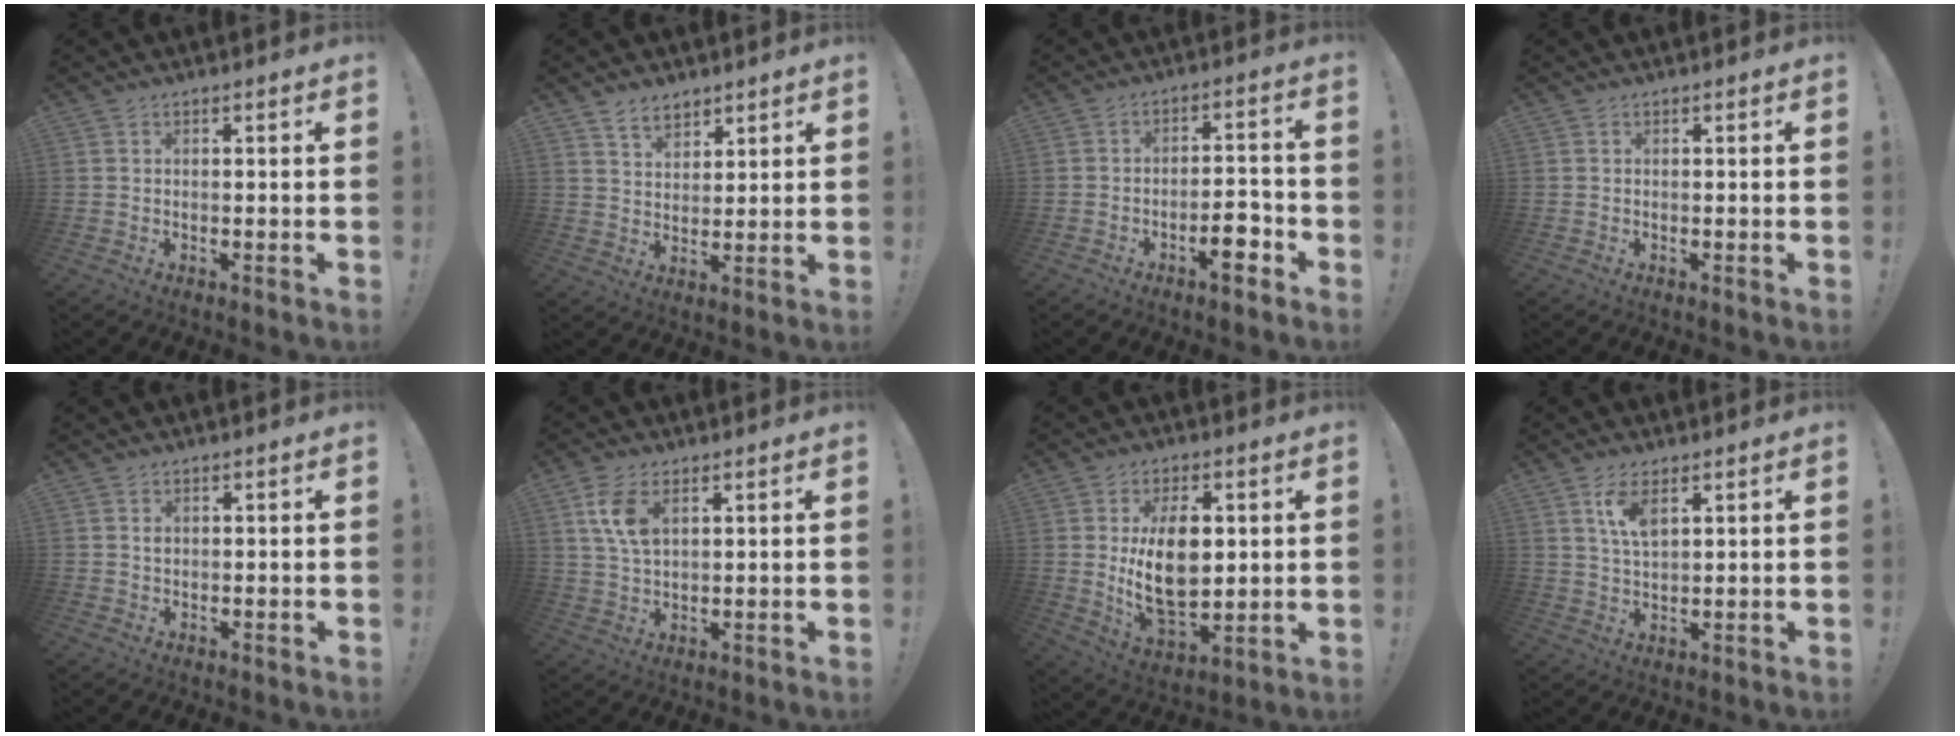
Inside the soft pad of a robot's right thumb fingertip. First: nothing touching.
{"total": 6.2, "force": [4.9, 3.4, 1.7], "torque": [-0.025, -0.030, 0.091]}
{"total": 7.4, "force": [-4.1, 2.8, 5.4], "torque": [-0.059, 0.022, -0.070]}
{"total": 0.0}
{"total": 0.8, "force": [0.2, 0.8, 0.1], "torque": [0.006, -0.001, 0.003]}
{"total": 8.1, "force": [3.4, 4.4, 5.9], "torque": [-0.117, -0.010, 0.062]}
{"total": 16.1, "force": [2.2, 9.6, 12.7], "torque": [-0.226, -0.016, 0.035]}
{"total": 6.6, "force": [3.5, 2.8, 4.9], "torque": [-0.090, -0.010, 0.061]}